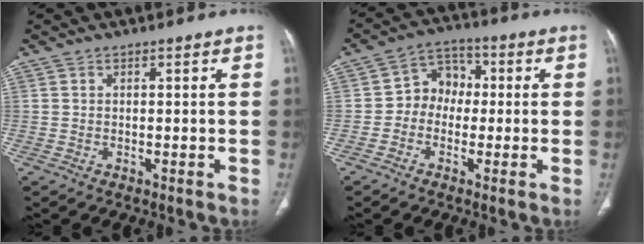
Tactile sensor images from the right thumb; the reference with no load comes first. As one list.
[{"total": 7.1, "force": [-0.6, 5.9, 3.8], "torque": [-0.028, 0.029, -0.027]}]